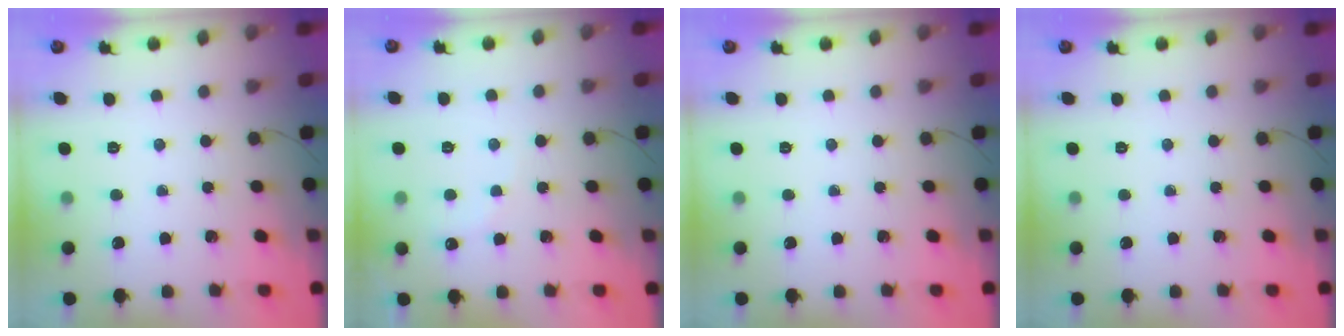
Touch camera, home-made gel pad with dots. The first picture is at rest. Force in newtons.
{"total": 6.3, "press": 6.1, "slide": 1.3}
{"total": 0.0}
{"total": 0.0}